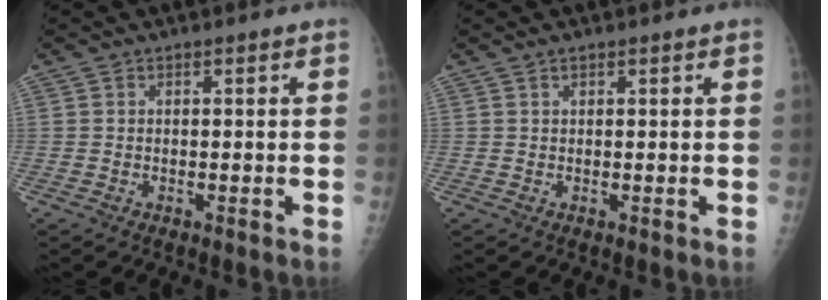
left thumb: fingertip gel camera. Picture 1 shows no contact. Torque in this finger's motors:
{"motor_torque": [-0.09, -0.04, -0.31, -0.19, 0.04]}